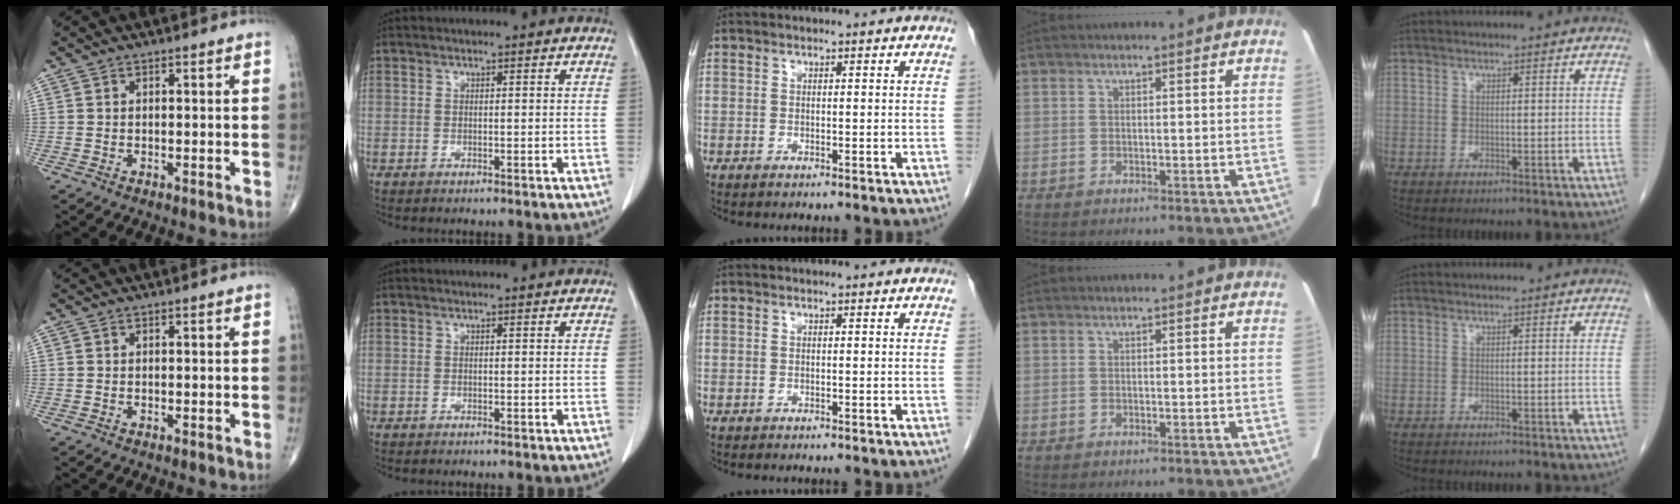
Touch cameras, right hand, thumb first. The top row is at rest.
{}